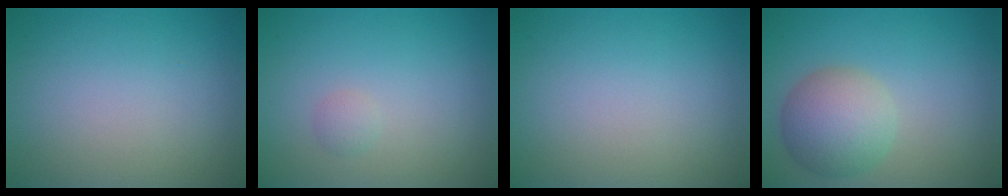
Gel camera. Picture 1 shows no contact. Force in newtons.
{"total": 0.7, "press": 0.7, "slide": 0.0}
{"total": 0.0}
{"total": 5.1, "press": 5.1, "slide": 0.4}